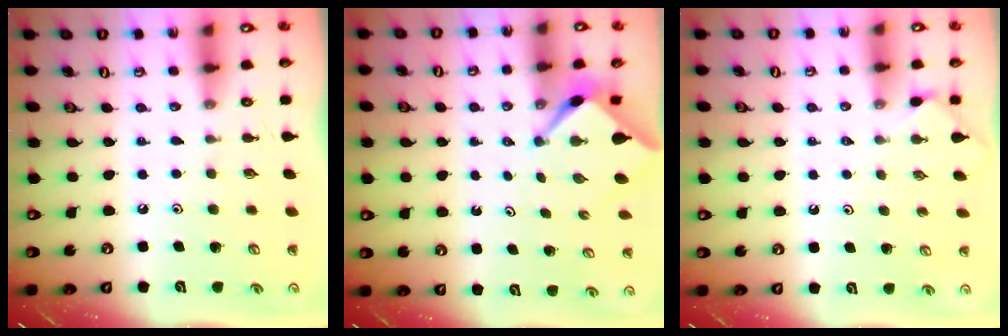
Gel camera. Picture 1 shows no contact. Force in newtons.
{"total": 2.6, "press": 2.5, "slide": 0.3}
{"total": 2.1, "press": 2.1, "slide": 0.4}